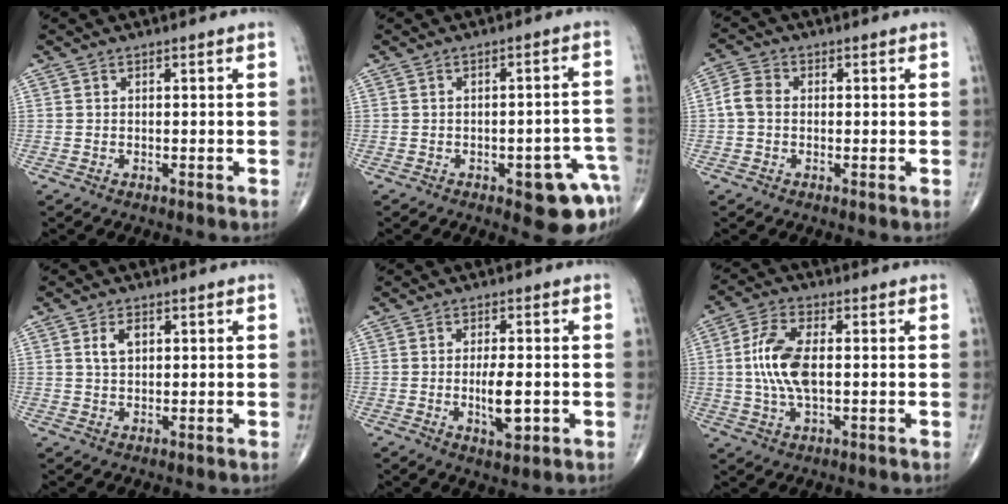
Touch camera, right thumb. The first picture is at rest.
{"total": 9.7, "force": [-4.5, 3.7, 7.8], "torque": [-0.065, 0.030, -0.047]}
{"total": 4.0, "force": [-0.3, 3.1, 2.5], "torque": [-0.049, 0.011, -0.013]}
{"total": 3.3, "force": [1.1, 2.1, 2.4], "torque": [-0.040, 0.001, 0.021]}
{"total": 6.1, "force": [-1.1, 2.2, 5.6], "torque": [-0.092, -0.008, -0.014]}
{"total": 9.9, "force": [0.2, 4.5, 8.8], "torque": [-0.192, 0.008, 0.003]}